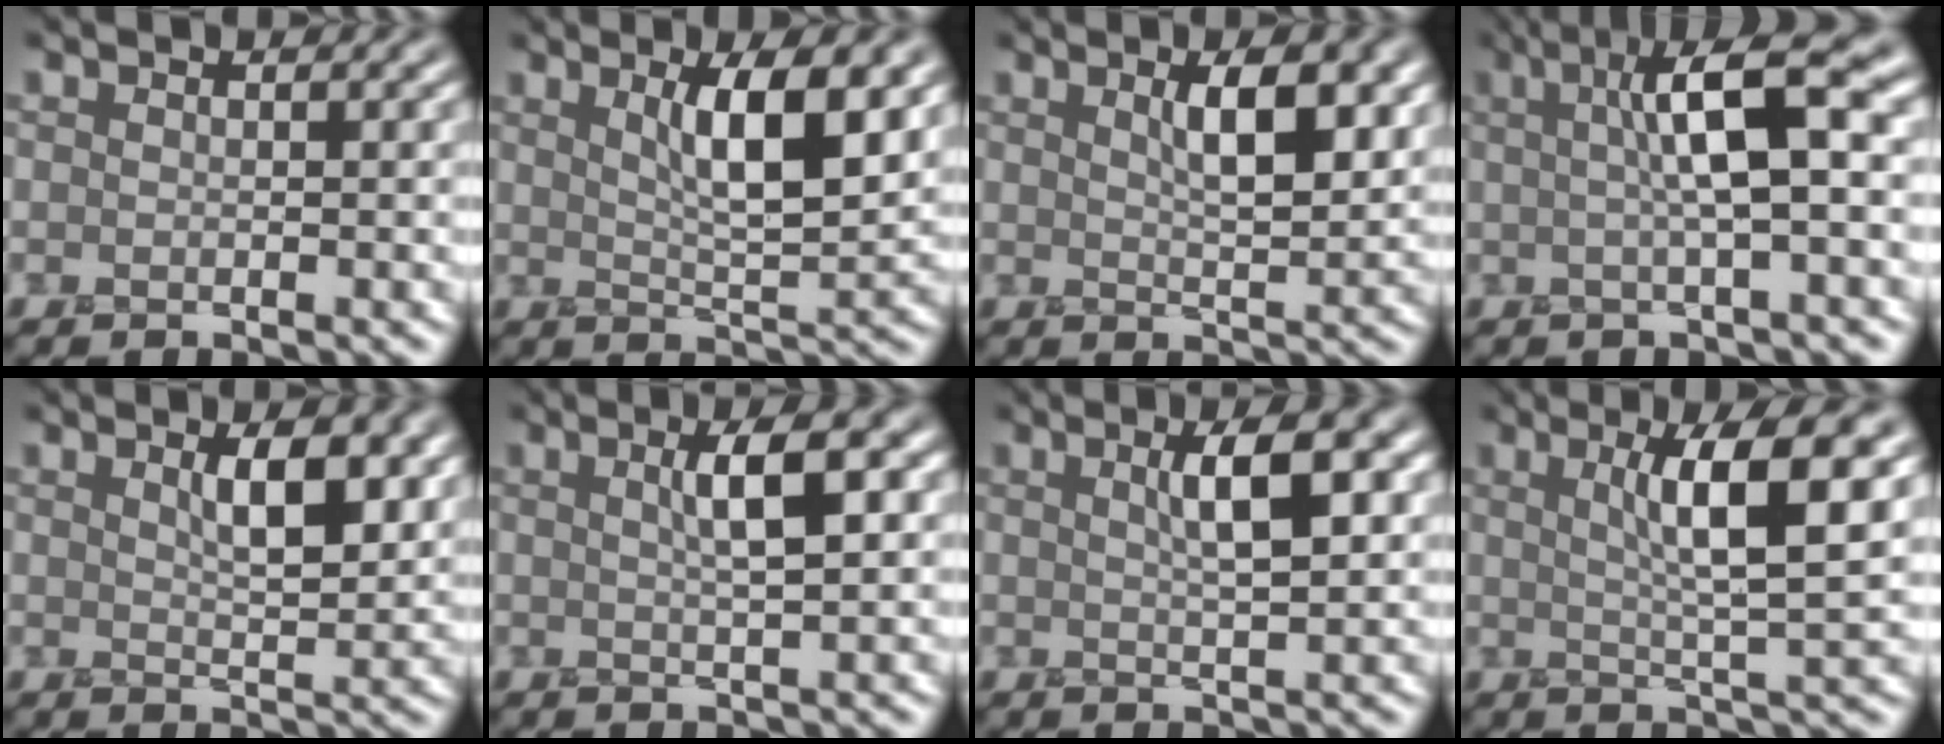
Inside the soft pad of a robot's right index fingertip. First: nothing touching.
{"total": 5.8, "force": [2.3, 1.4, 5.2], "torque": [-0.073, -0.001, 0.038]}
{"total": 4.1, "force": [1.8, 1.1, 3.5], "torque": [-0.047, 0.006, 0.028]}
{"total": 7.0, "force": [1.4, 1.3, 6.8], "torque": [-0.101, 0.018, 0.015]}
{"total": 3.5, "force": [1.7, 0.9, 3.0], "torque": [-0.040, 0.005, 0.028]}
{"total": 3.7, "force": [1.1, 0.8, 3.5], "torque": [-0.044, 0.014, 0.010]}
{"total": 4.0, "force": [1.4, 0.9, 3.7], "torque": [-0.047, 0.014, 0.017]}
{"total": 6.7, "force": [2.1, 1.0, 6.3], "torque": [-0.087, 0.011, 0.033]}